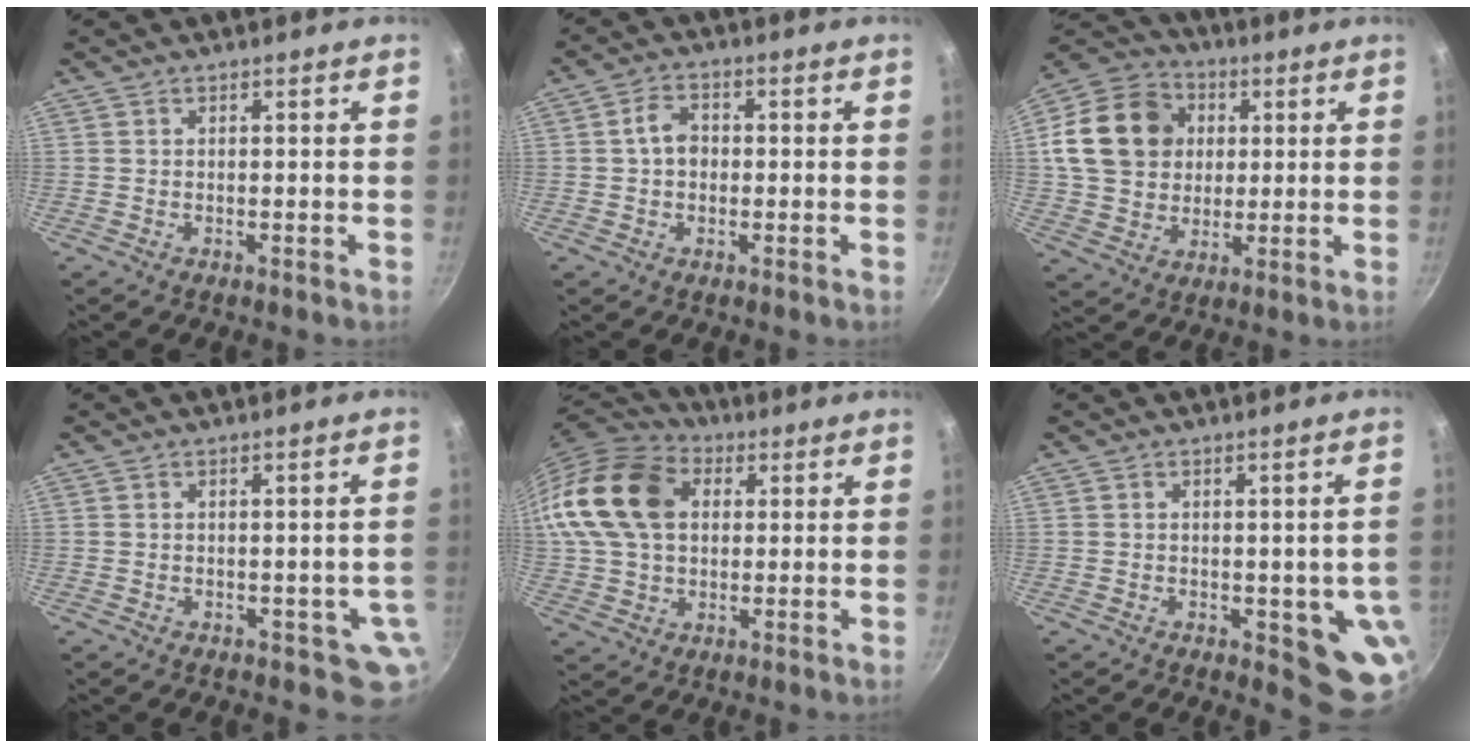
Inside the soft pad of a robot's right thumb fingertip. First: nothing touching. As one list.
[{"total": 4.5, "force": [0.0, 3.4, 3.0], "torque": [-0.039, 0.015, -0.005]}, {"total": 17.9, "force": [3.2, 14.8, 9.5], "torque": [-0.154, 0.021, 0.052]}, {"total": 4.2, "force": [-0.9, 3.0, 2.9], "torque": [-0.015, 0.005, -0.008]}, {"total": 18.9, "force": [4.2, 13.5, 12.5], "torque": [-0.229, 0.019, 0.066]}, {"total": 9.4, "force": [-1.8, 4.1, 8.3], "torque": [-0.066, -0.007, -0.020]}]